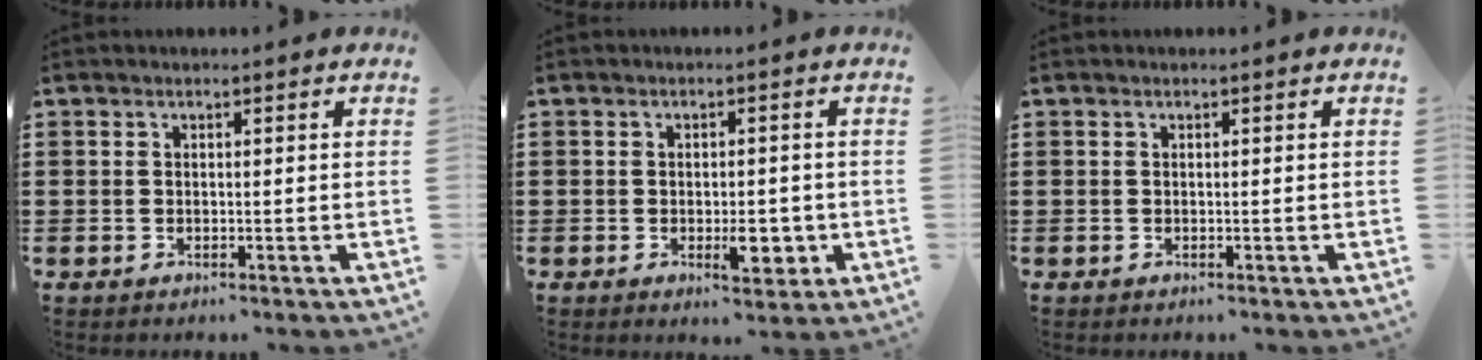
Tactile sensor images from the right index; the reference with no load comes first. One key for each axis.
{"total": 5.0, "fx": -1.2, "fy": 2.1, "fz": 4.3, "tx": -0.064, "ty": 0.003, "tz": -0.019}
{"total": 0.0}